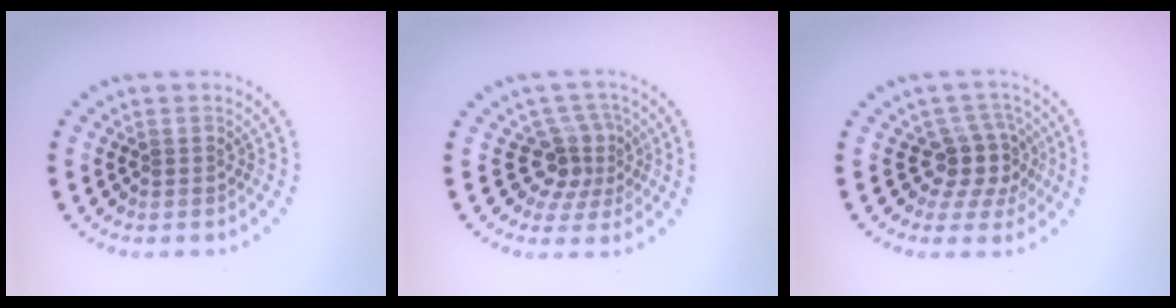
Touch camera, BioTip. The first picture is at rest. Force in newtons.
{"total": 3.2, "press": 2.2, "slide": 2.4}
{"total": 3.5, "press": 2.7, "slide": 2.2}